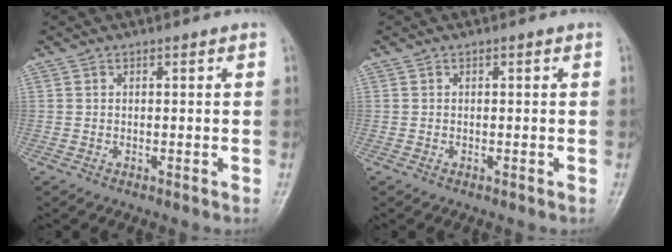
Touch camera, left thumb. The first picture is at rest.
{"total": 0.0}